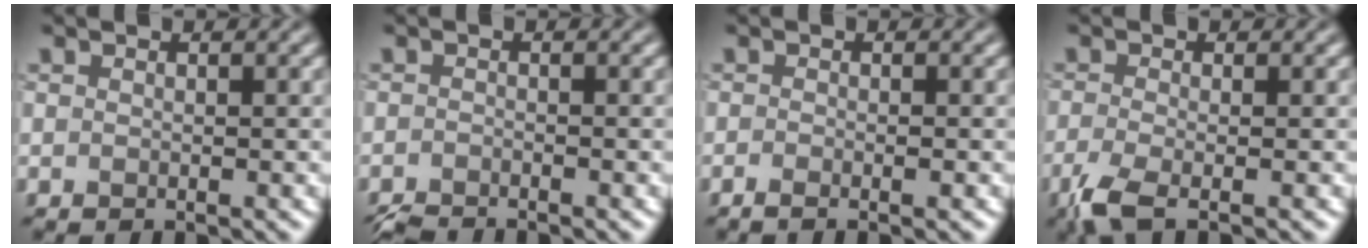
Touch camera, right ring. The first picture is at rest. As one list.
[{"total": 1.9, "force": [-1.9, -0.1, 0.3], "torque": [-0.009, -0.005, -0.043]}, {"total": 1.1, "force": [-0.6, 0.1, 0.9], "torque": [-0.015, 0.001, -0.009]}, {"total": 3.2, "force": [-2.0, 0.7, 2.4], "torque": [-0.064, -0.009, -0.053]}]